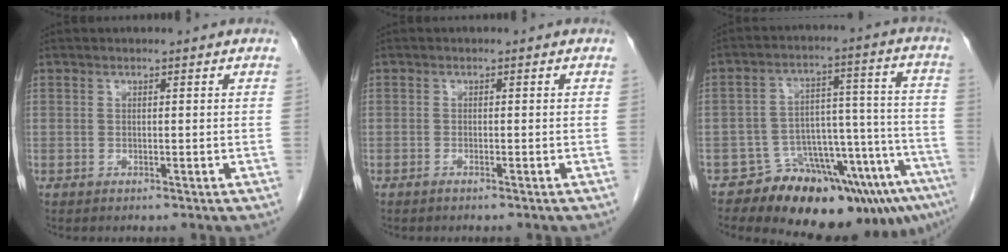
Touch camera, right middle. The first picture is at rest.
{"total": 1.1, "force": [-0.9, -0.1, 0.7], "torque": [-0.014, 0.000, -0.013]}
{"total": 15.5, "force": [-11.7, 4.6, 9.1], "torque": [-0.058, 0.065, -0.164]}